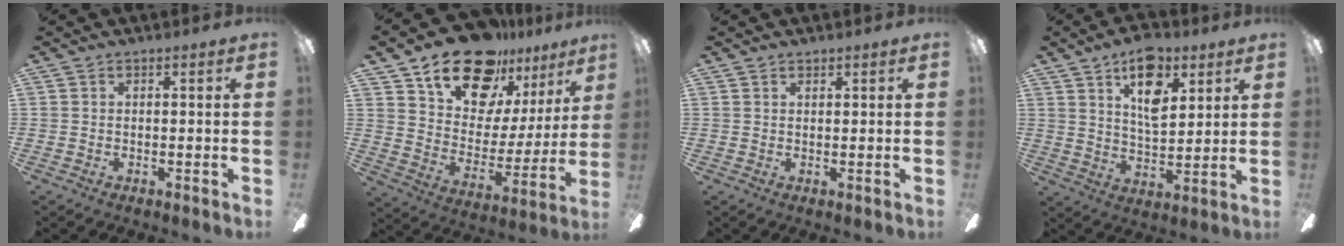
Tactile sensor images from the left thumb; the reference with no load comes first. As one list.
[{"total": 20.7, "force": [15.1, 10.7, 9.3], "torque": [-0.164, -0.092, 0.271]}, {"total": 0.8, "force": [0.8, -0.1, -0.1], "torque": [0.001, -0.002, 0.016]}, {"total": 13.0, "force": [7.5, 6.2, 8.6], "torque": [-0.132, -0.022, 0.130]}]